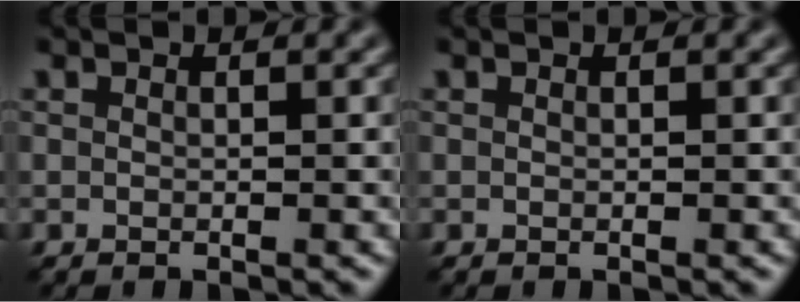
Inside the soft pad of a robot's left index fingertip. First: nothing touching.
{"total": 0.0}